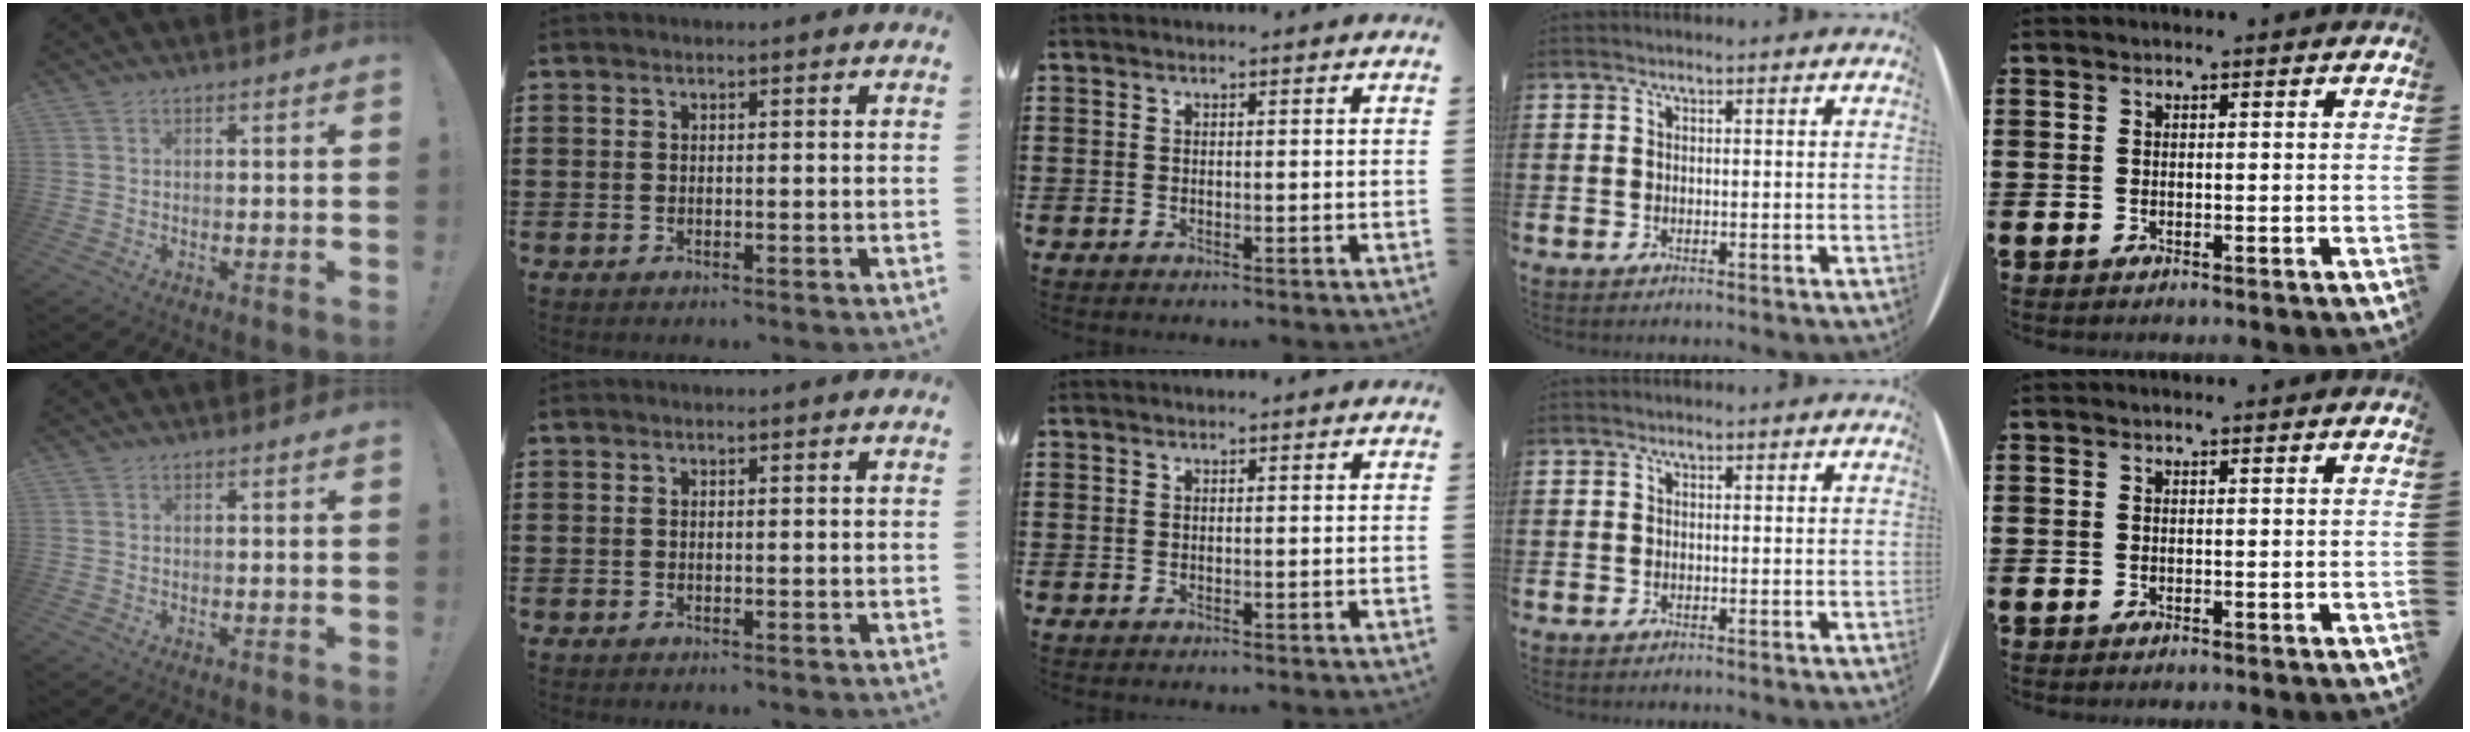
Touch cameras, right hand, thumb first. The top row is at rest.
{}